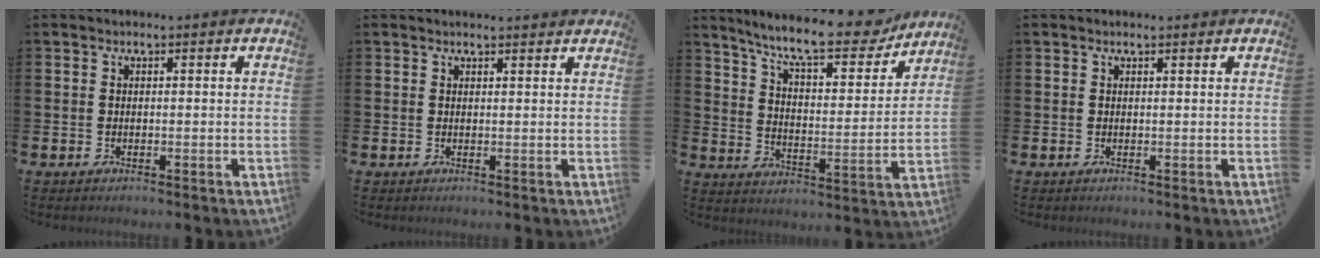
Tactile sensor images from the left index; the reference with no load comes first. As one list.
[{"total": 1.0, "force": [1.0, 0.0, 0.1], "torque": [0.006, -0.003, 0.016]}, {"total": 10.9, "force": [9.6, 2.3, 4.7], "torque": [-0.108, -0.061, 0.161]}, {"total": 0.5, "force": [0.5, 0.1, 0.1], "torque": [0.006, -0.002, 0.007]}]